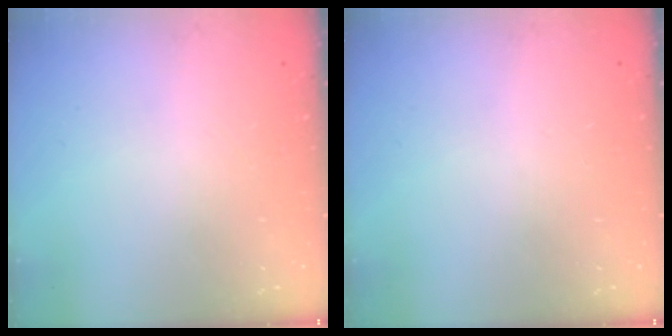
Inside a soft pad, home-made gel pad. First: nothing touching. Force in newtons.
{"total": 0.0}